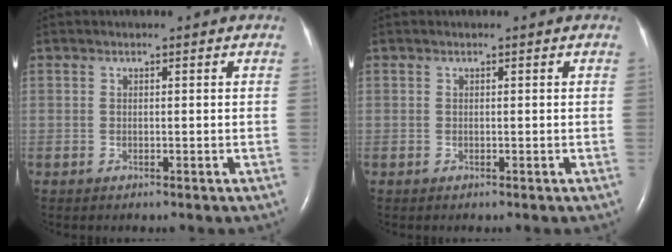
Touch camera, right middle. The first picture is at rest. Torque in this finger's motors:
{"motor_torque": [-0.03, 0.02, -0.02, 0.00]}